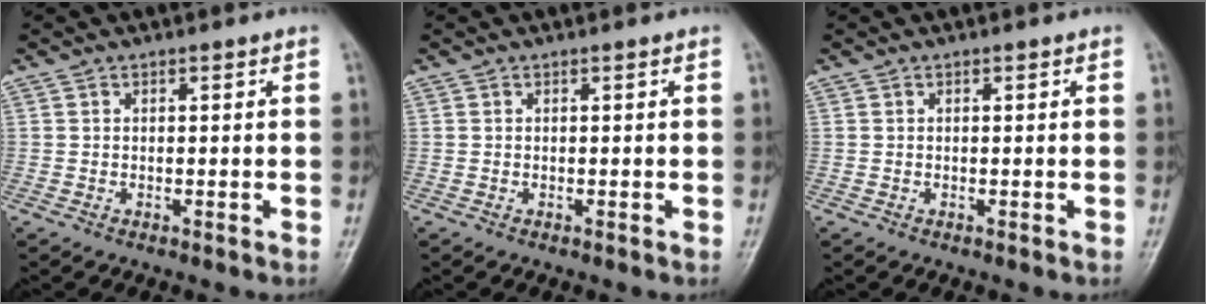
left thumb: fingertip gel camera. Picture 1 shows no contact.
{"total": 0.0}
{"total": 0.0}